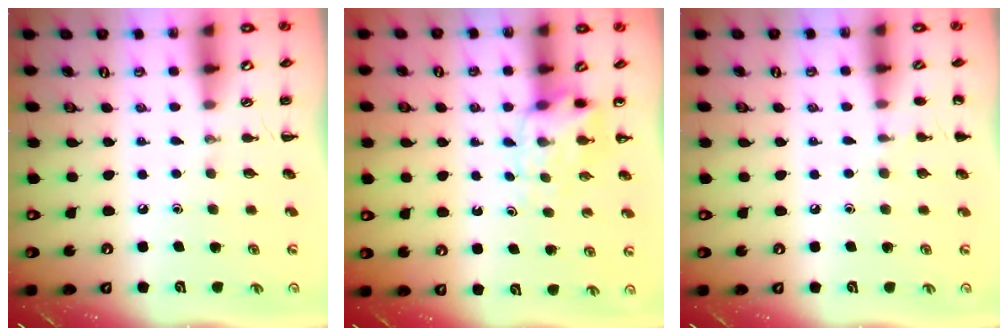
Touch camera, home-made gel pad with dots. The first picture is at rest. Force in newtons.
{"total": 5.2, "press": 5.2, "slide": 0.6}
{"total": 5.3, "press": 5.1, "slide": 1.5}